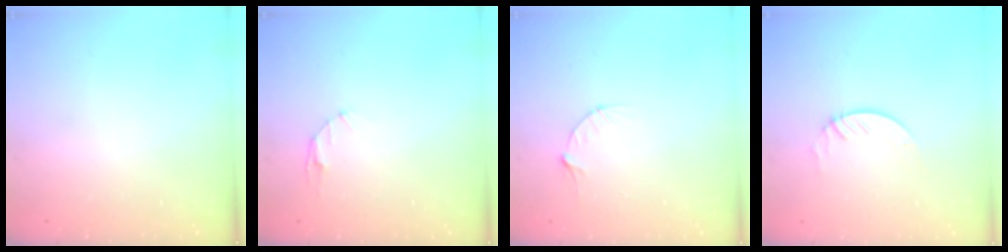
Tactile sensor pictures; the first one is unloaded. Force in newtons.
{"total": 2.9, "press": 2.9, "slide": 0.4}
{"total": 4.1, "press": 4.1, "slide": 0.4}
{"total": 3.0, "press": 3.0, "slide": 0.2}